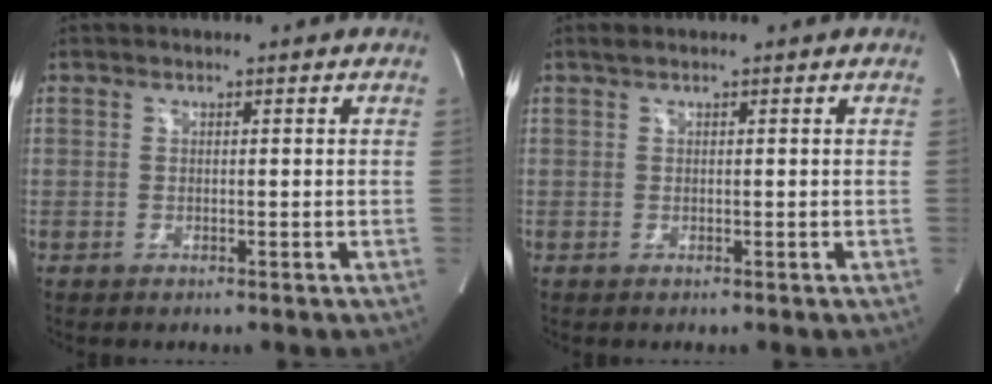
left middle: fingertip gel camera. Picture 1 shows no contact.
{"total": 0.7, "force": [0.5, 0.0, 0.4], "torque": [-0.015, 0.013, 0.012]}